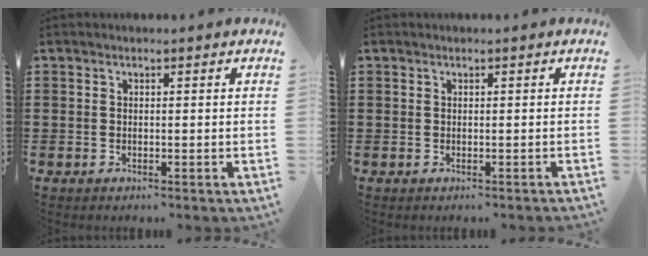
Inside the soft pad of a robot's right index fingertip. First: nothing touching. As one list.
[{"total": 0.0}]